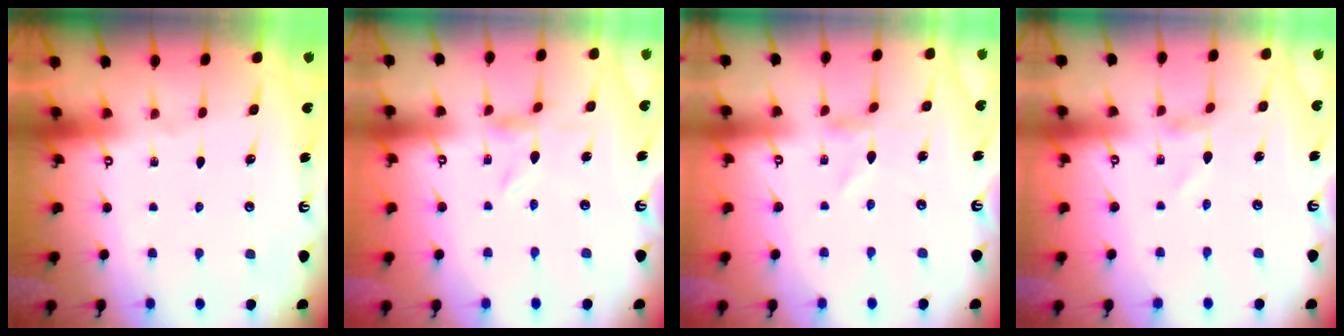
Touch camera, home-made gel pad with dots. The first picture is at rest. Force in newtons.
{"total": 0.7, "press": 0.6, "slide": 0.3}
{"total": 0.8, "press": 0.8, "slide": 0.1}
{"total": 1.0, "press": 1.0, "slide": 0.1}